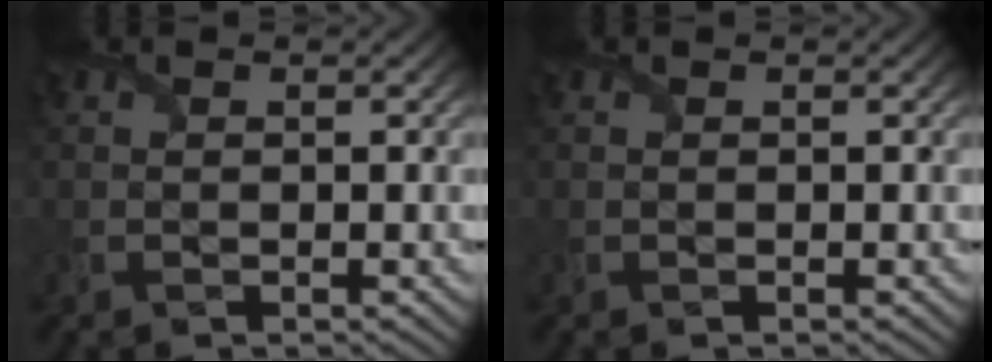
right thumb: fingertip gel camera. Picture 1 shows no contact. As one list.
[{"total": 0.0}]